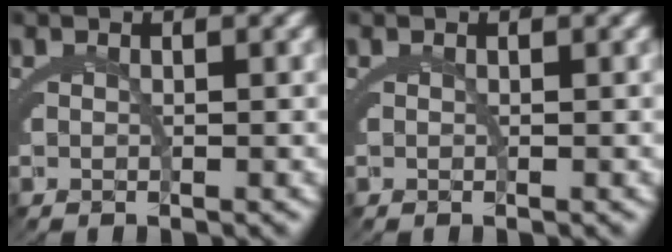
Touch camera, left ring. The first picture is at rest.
{"total": 0.0}